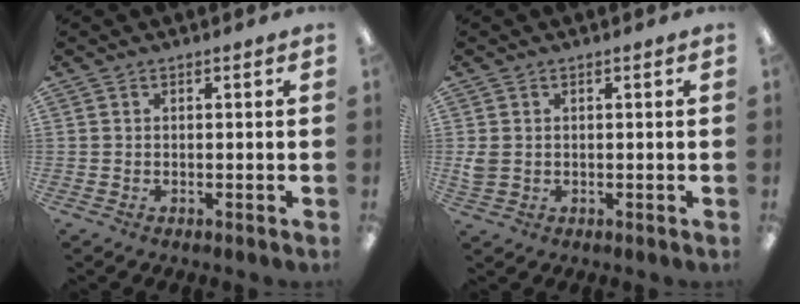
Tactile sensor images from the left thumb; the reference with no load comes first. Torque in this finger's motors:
{"motor_torque": [-0.09, 0.14, 0.12, -0.14, 0.02]}